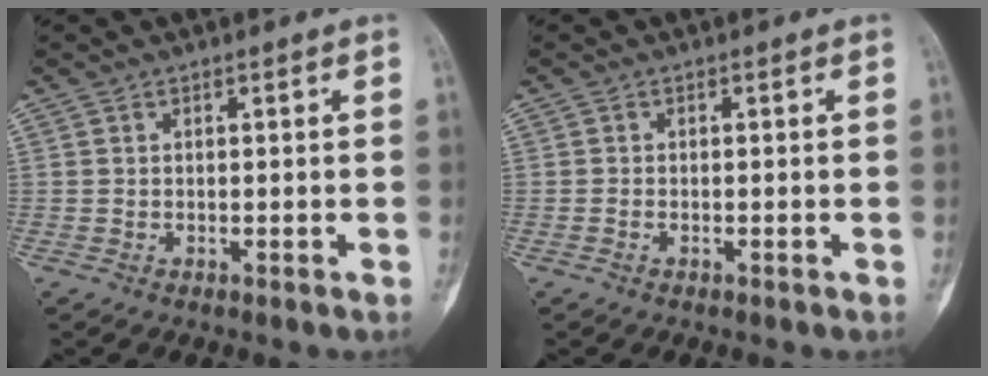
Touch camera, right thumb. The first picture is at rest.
{"total": 0.5, "force": [-0.3, 0.3, 0.3], "torque": [-0.007, 0.004, -0.006]}